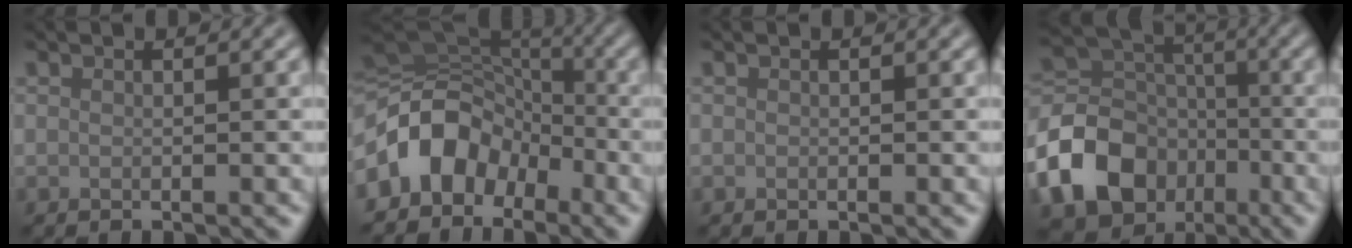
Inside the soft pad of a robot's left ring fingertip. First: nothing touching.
{"total": 7.9, "force": [-3.8, 5.8, 3.9], "torque": [-0.061, 0.010, -0.082]}
{"total": 0.0}
{"total": 13.7, "force": [-6.6, 10.6, 5.7], "torque": [-0.133, -0.026, -0.130]}